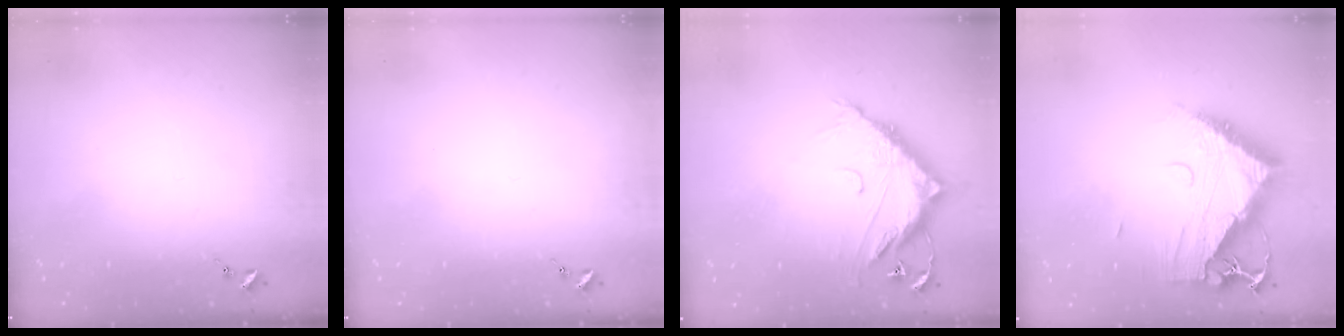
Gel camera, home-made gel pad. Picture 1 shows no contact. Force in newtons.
{"total": 0.0}
{"total": 15.2, "press": 15.2, "slide": 1.0}
{"total": 15.7, "press": 15.6, "slide": 1.5}